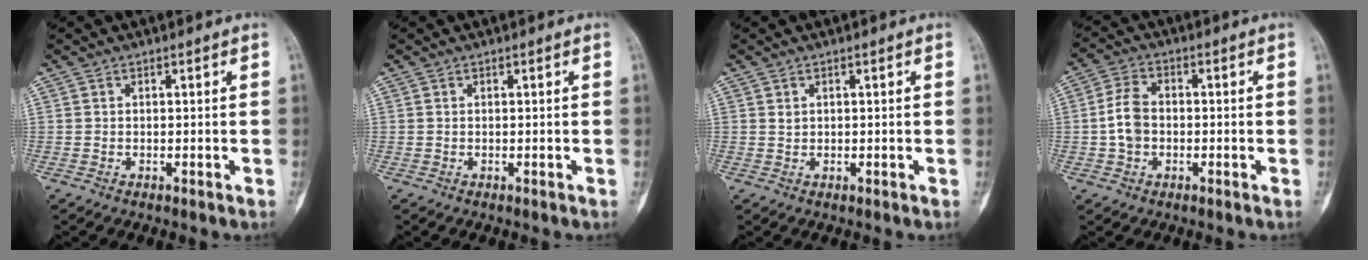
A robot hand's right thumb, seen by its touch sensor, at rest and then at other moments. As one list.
[{"total": 0.0}, {"total": 0.9, "force": [0.4, 0.7, 0.4], "torque": [0.001, -0.002, 0.009]}, {"total": 5.8, "force": [-0.7, 4.2, 3.8], "torque": [-0.074, 0.020, -0.020]}]